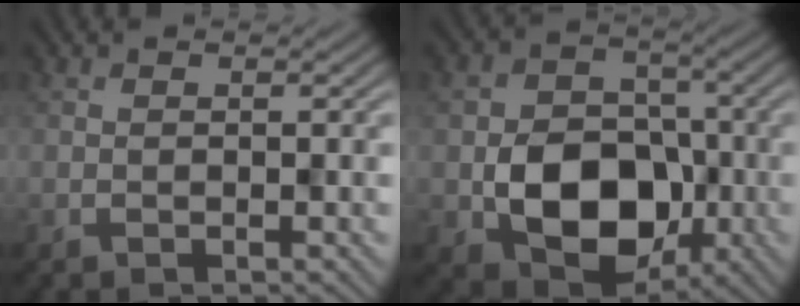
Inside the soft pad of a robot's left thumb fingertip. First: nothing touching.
{"total": 10.2, "force": [-2.7, 7.8, 5.9], "torque": [-0.104, -0.018, -0.045]}